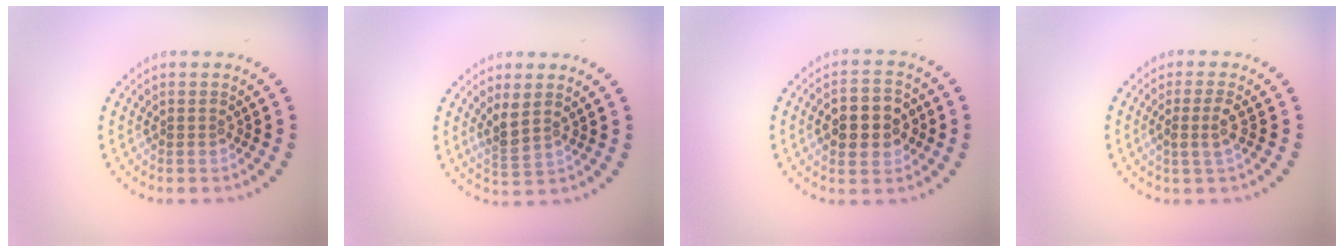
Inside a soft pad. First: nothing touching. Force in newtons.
{"total": 1.9, "press": 1.5, "slide": 1.2}
{"total": 5.2, "press": 5.2, "slide": 0.5}
{"total": 1.6, "press": 1.4, "slide": 0.9}